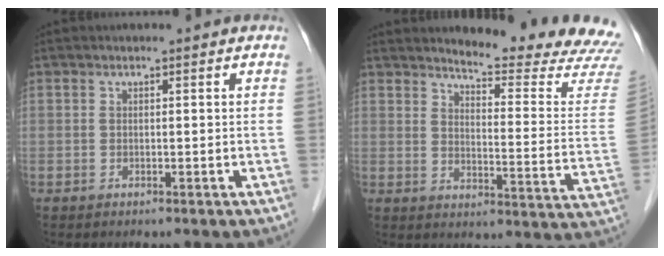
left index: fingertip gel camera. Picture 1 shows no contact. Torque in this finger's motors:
{"motor_torque": [-0.08, -0.33, 0.14, 0.04]}